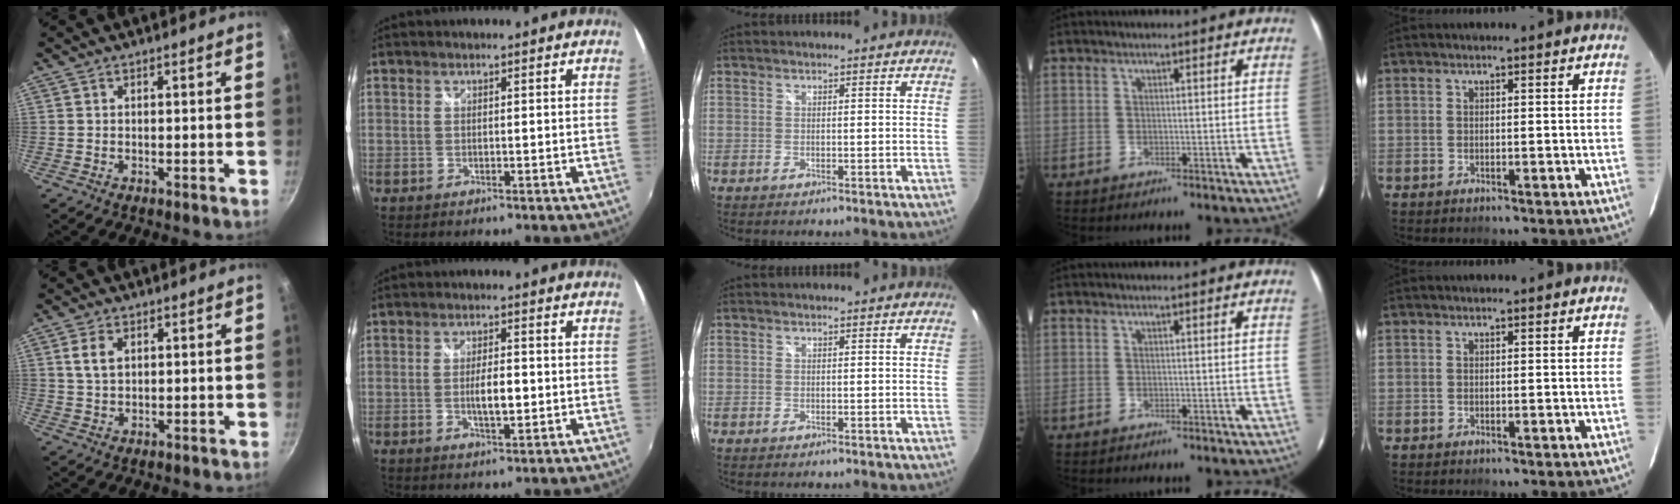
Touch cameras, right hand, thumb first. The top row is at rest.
{"thumb": {"total": 4.1, "force": [1.3, 2.7, 2.8], "torque": [-0.045, 0.000, 0.026]}, "index": {"total": 4.9, "force": [-0.7, 1.6, 4.6], "torque": [-0.084, -0.003, -0.010]}}